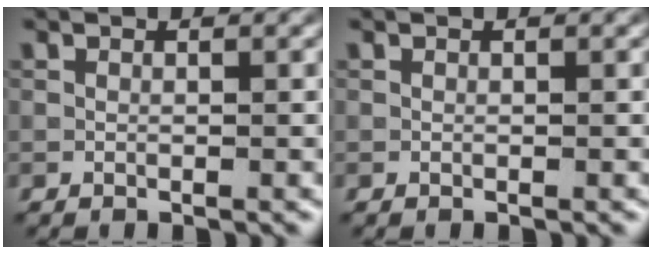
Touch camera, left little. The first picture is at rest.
{"total": 0.0}